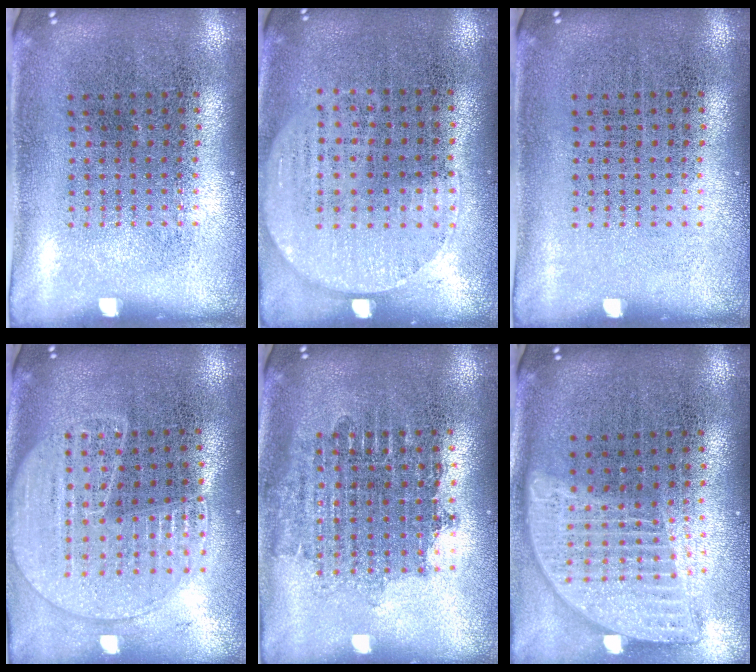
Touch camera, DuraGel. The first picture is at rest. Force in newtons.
{"total": 0.6, "press": 0.4, "slide": 0.5}
{"total": 0.0}
{"total": 1.7, "press": 1.6, "slide": 0.6}
{"total": 1.6, "press": 1.3, "slide": 0.9}
{"total": 1.9, "press": 1.6, "slide": 1.2}